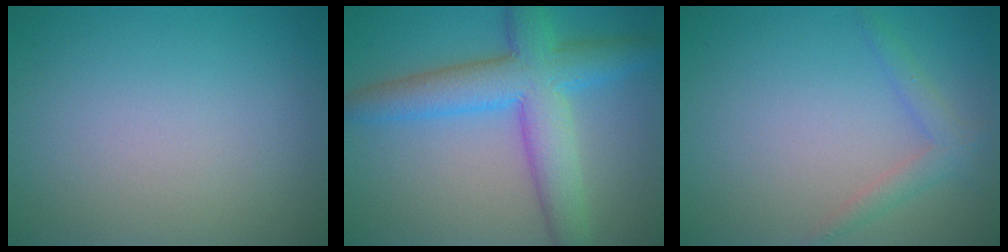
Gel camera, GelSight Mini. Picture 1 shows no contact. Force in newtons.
{"total": 7.7, "press": 7.7, "slide": 0.2}
{"total": 1.9, "press": 1.9, "slide": 0.2}